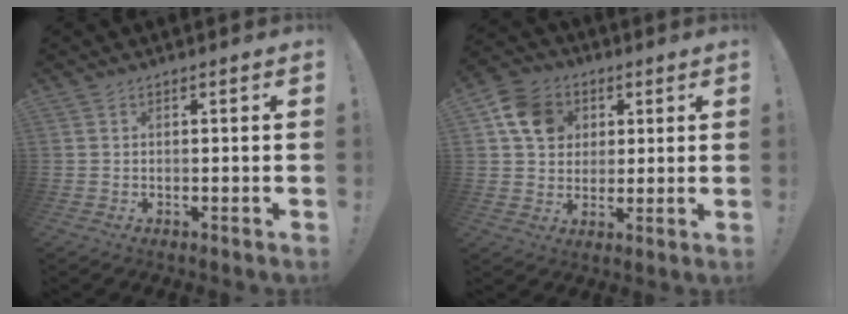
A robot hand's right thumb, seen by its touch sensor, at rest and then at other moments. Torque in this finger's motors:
{"motor_torque": [-0.27, 0.69, 0.51, -0.35, 0.02]}